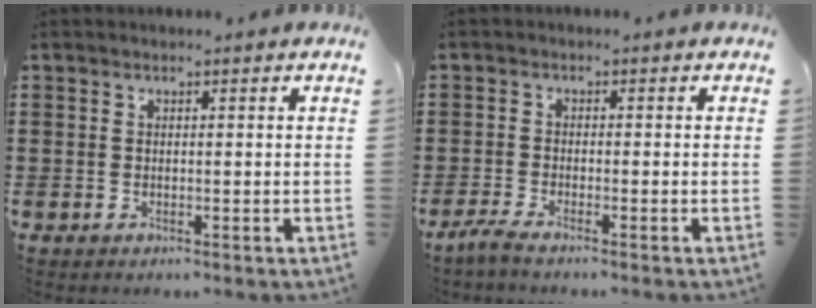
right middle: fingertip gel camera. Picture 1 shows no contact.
{"total": 2.1, "force": [-1.8, 0.1, 1.1], "torque": [-0.026, 0.002, -0.036]}